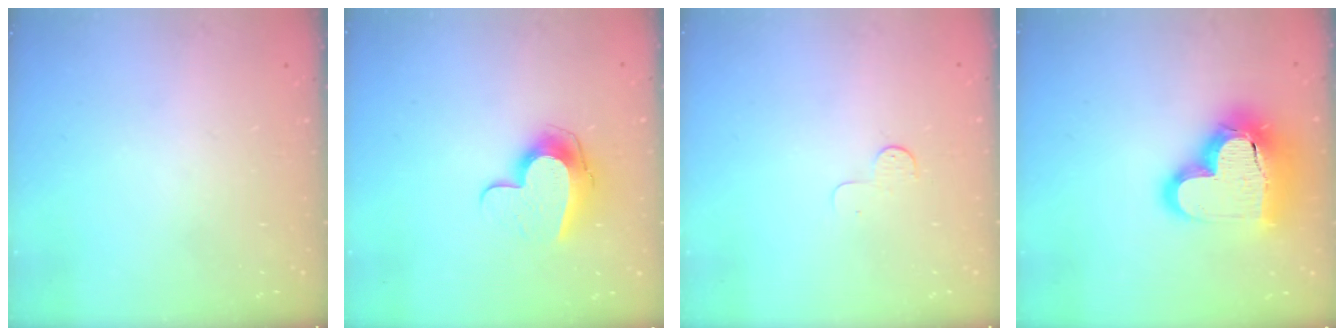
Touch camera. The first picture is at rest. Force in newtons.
{"total": 11.0, "press": 11.0, "slide": 0.7}
{"total": 4.1, "press": 4.1, "slide": 0.4}
{"total": 23.9, "press": 23.8, "slide": 2.0}